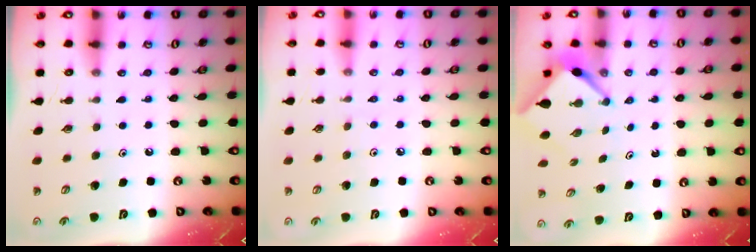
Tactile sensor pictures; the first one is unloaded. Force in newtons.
{"total": 2.1, "press": 2.0, "slide": 0.4}
{"total": 3.6, "press": 3.6, "slide": 0.1}